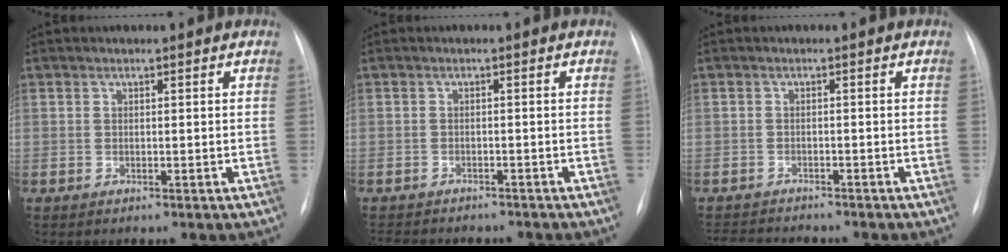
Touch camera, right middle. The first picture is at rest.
{"total": 9.8, "force": [-8.6, 3.2, 3.4], "torque": [-0.062, -0.001, -0.108]}
{"total": 6.6, "force": [-6.2, 1.2, 1.8], "torque": [-0.025, -0.006, -0.093]}